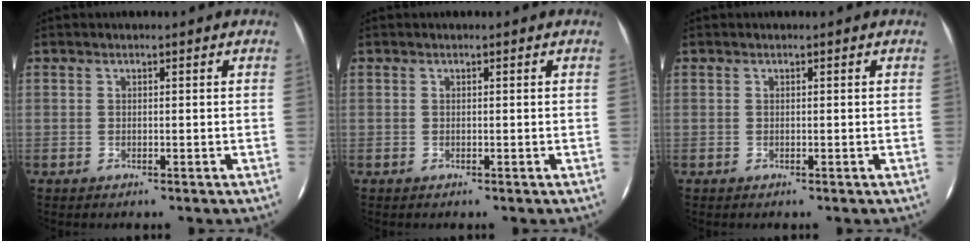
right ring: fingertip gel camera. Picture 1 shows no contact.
{"total": 0.0}
{"total": 0.0}